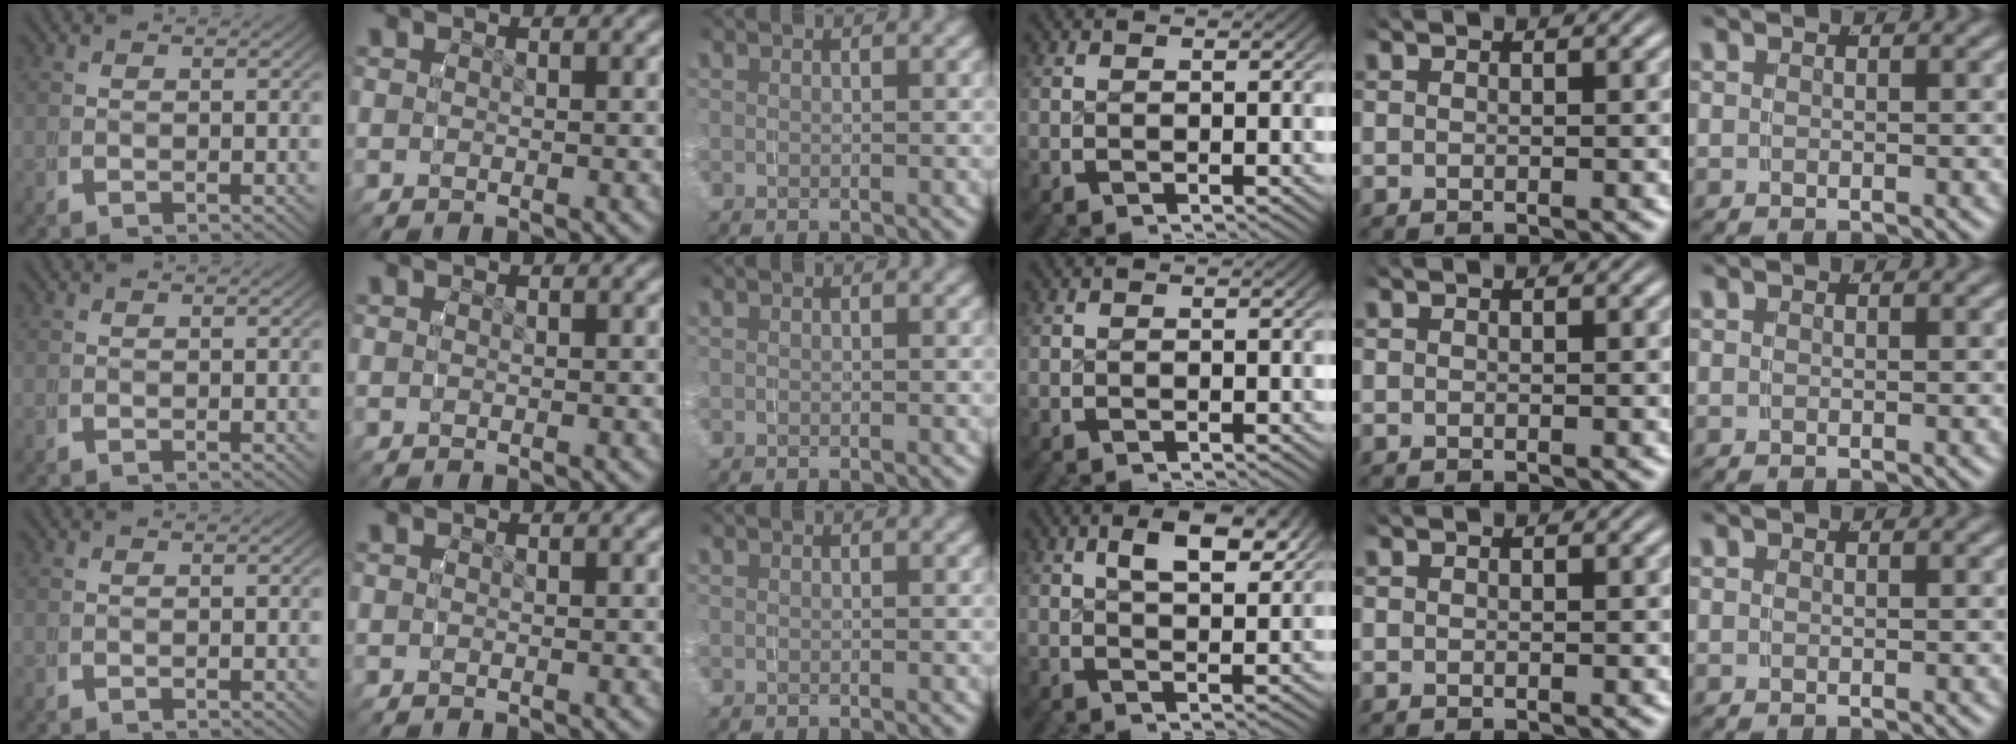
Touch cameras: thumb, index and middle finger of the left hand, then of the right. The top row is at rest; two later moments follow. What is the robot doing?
{"motion": "grasp_and_lifting", "object": "water bottle"}